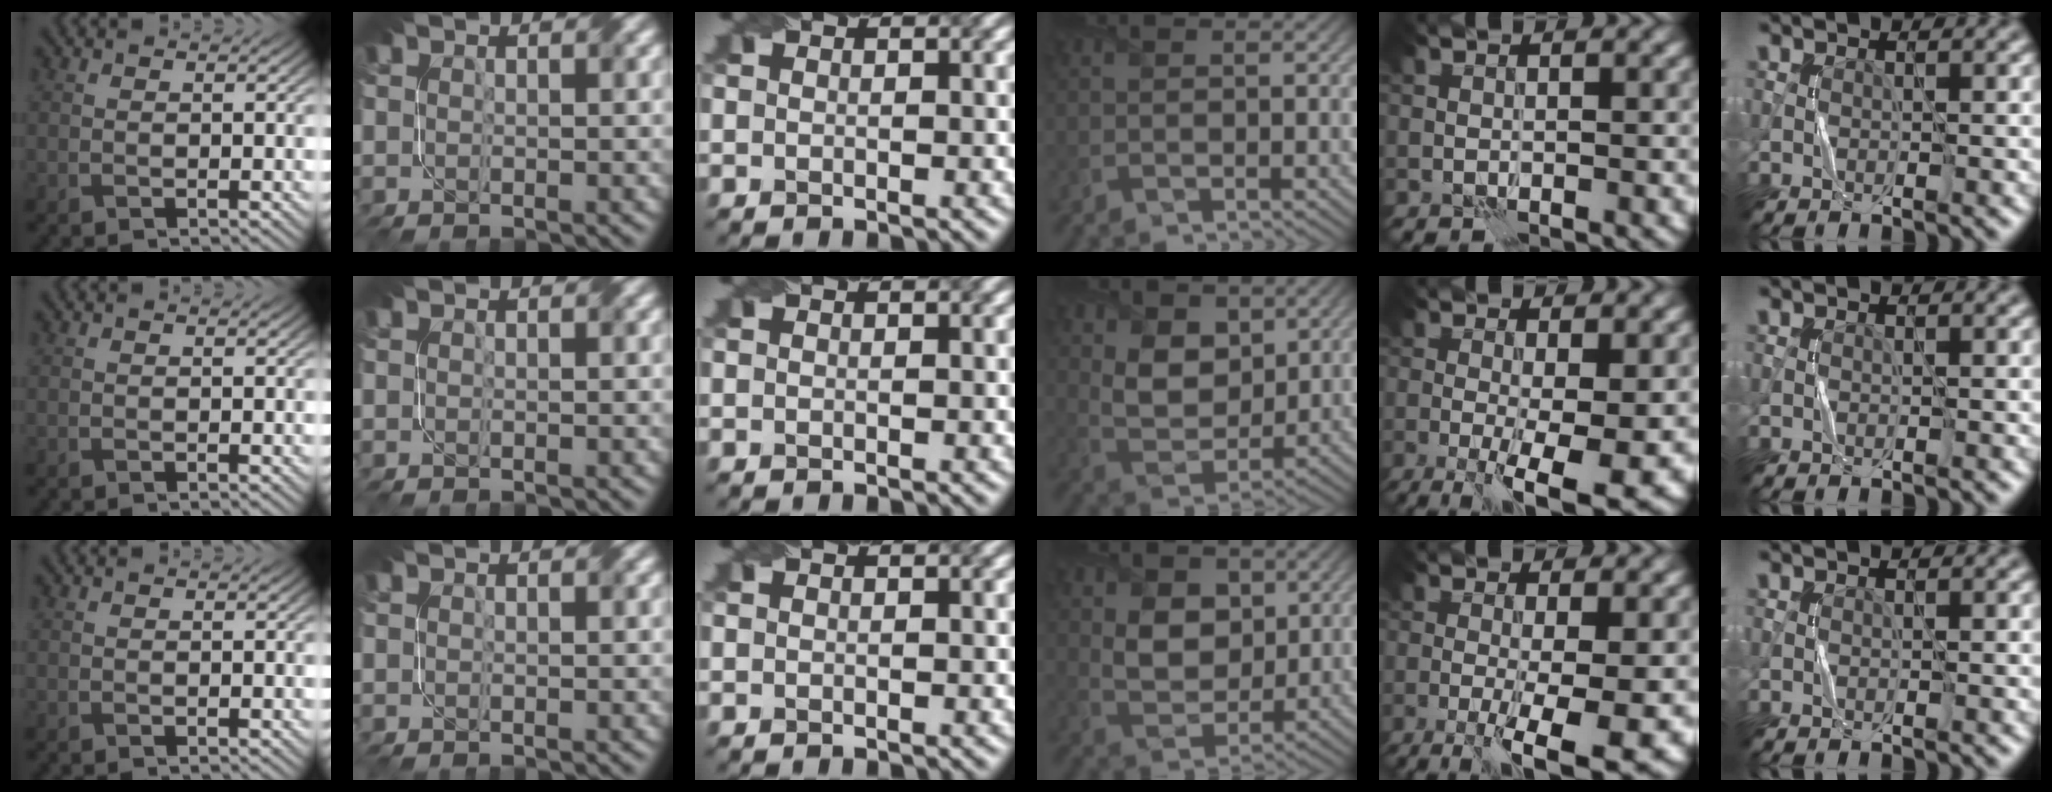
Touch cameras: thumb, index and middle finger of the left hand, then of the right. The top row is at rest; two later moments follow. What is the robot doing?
{"motion": "fold", "object": "napkin"}